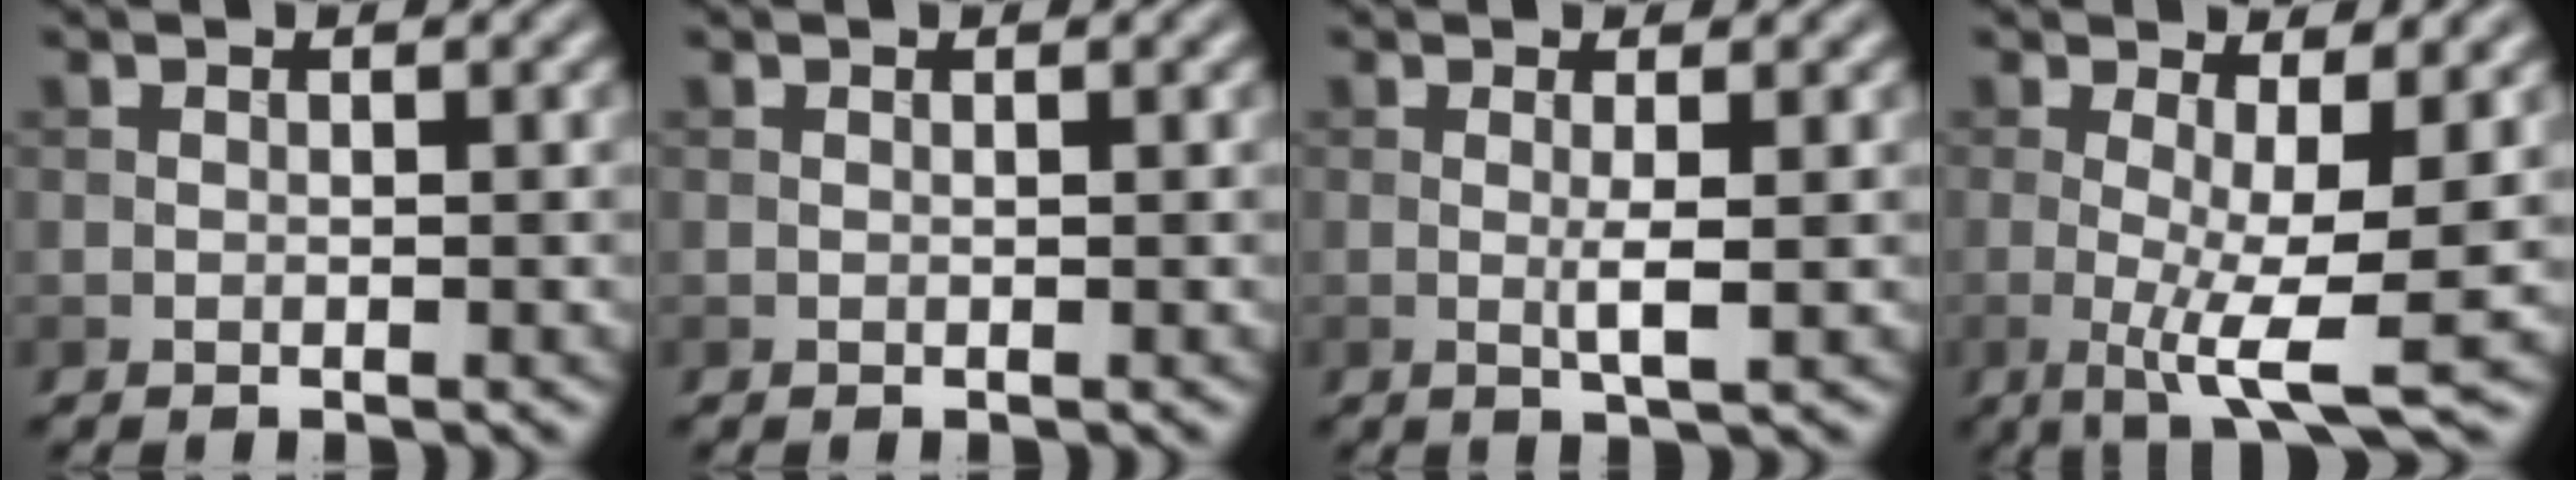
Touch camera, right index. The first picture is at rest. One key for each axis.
{"total": 0.0}
{"total": 1.8, "fx": 0.1, "fy": 0.1, "fz": 1.8, "tx": -0.037, "ty": -0.001, "tz": -0.001}
{"total": 6.1, "fx": -0.6, "fy": 1.2, "fz": 6.0, "tx": -0.097, "ty": -0.017, "tz": -0.008}